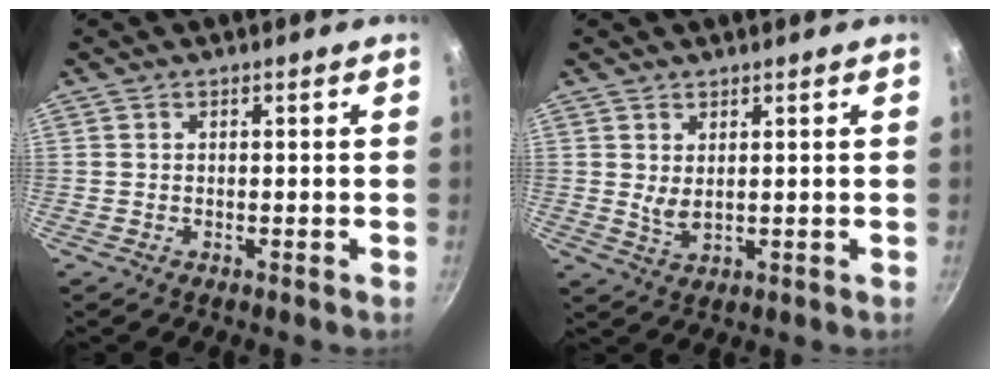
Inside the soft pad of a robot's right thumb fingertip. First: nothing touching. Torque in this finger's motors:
{"motor_torque": [0.44, 0.30, -0.20, -0.06, 0.01]}